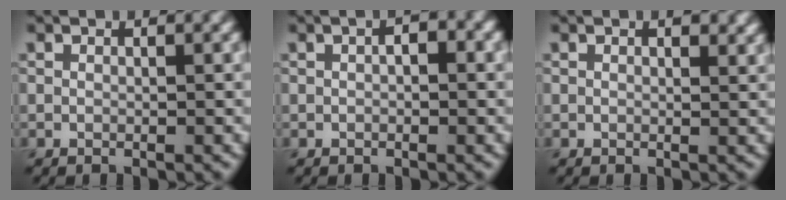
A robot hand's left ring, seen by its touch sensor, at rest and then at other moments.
{"total": 1.8, "force": [0.3, 0.8, 1.6], "torque": [-0.021, 0.001, 0.001]}
{"total": 1.2, "force": [0.7, 0.4, 0.9], "torque": [-0.009, 0.000, 0.013]}